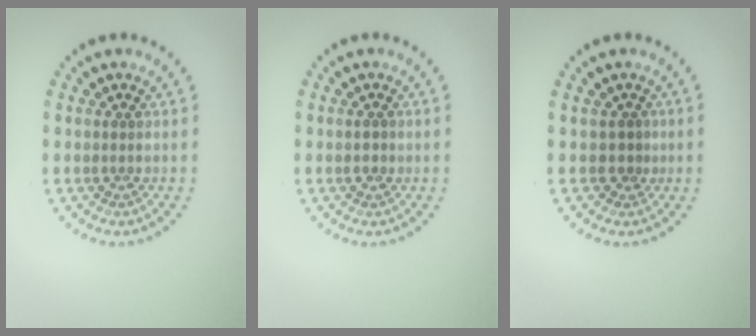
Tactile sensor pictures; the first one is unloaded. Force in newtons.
{"total": 0.9, "press": 0.9, "slide": 0.0}
{"total": 0.9, "press": 0.6, "slide": 0.6}